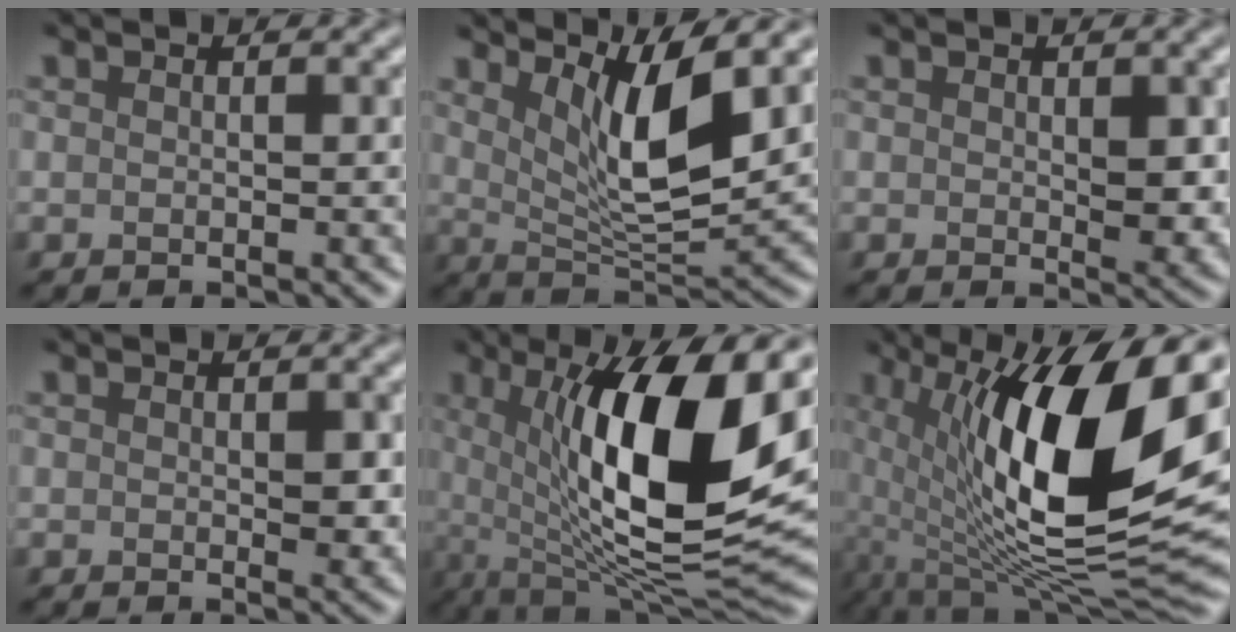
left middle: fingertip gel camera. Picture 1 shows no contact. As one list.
[{"total": 7.0, "force": [3.2, 1.8, 6.0], "torque": [-0.103, -0.015, 0.059]}, {"total": 2.6, "force": [0.2, 1.3, 2.2], "torque": [-0.031, -0.008, 0.006]}, {"total": 1.8, "force": [0.1, 1.0, 1.5], "torque": [-0.017, -0.004, 0.004]}, {"total": 14.7, "force": [2.7, 4.7, 13.7], "torque": [-0.205, -0.013, 0.041]}, {"total": 16.1, "force": [2.1, 6.0, 14.8], "torque": [-0.253, -0.018, 0.033]}]